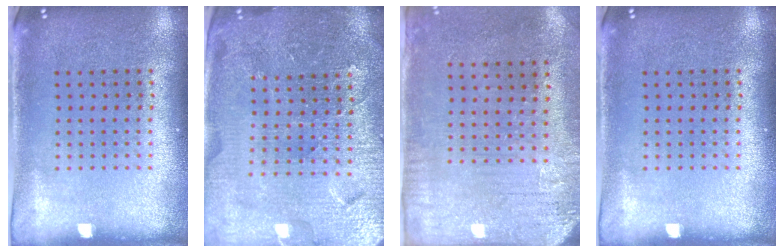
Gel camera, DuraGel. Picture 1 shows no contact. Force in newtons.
{"total": 4.6, "press": 4.3, "slide": 1.5}
{"total": 3.2, "press": 2.5, "slide": 2.0}
{"total": 0.0}